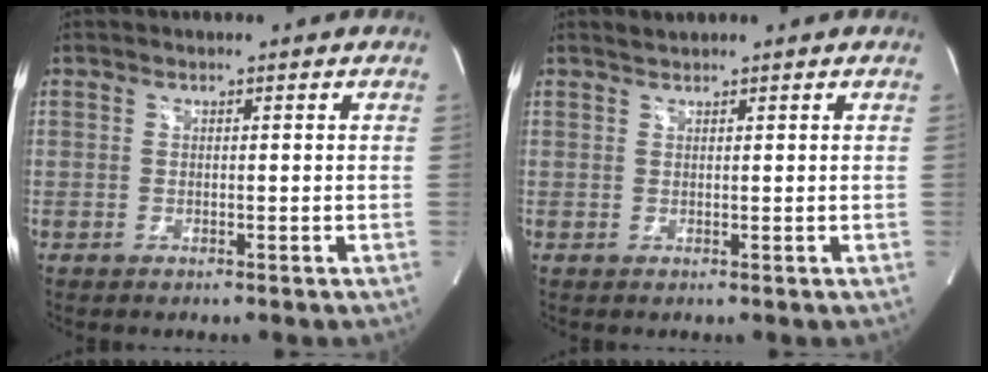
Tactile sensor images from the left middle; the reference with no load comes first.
{"total": 0.9, "force": [0.9, -0.1, 0.0], "torque": [-0.008, 0.006, 0.020]}